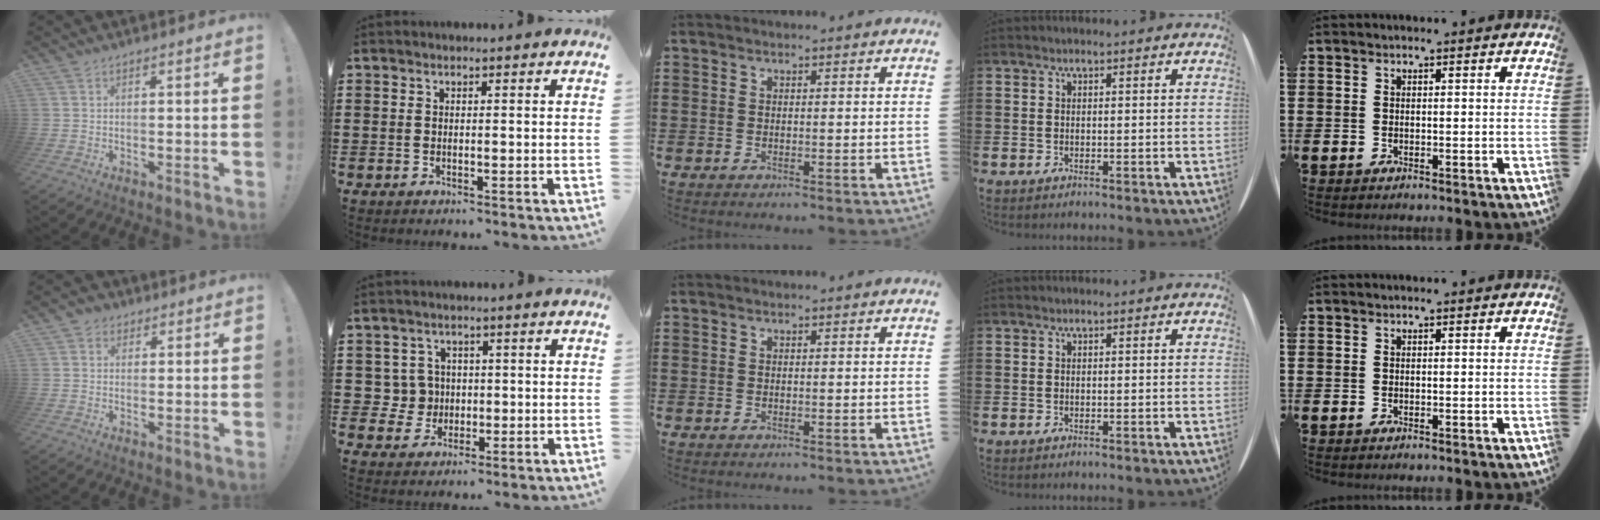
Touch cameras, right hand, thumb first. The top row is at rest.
{"thumb": {"total": 2.9, "force": [0.9, 2.7, 0.7], "torque": [-0.010, 0.003, 0.017]}, "index": {"total": 4.2, "force": [0.0, 4.1, 0.9], "torque": [-0.038, 0.013, -0.001]}}